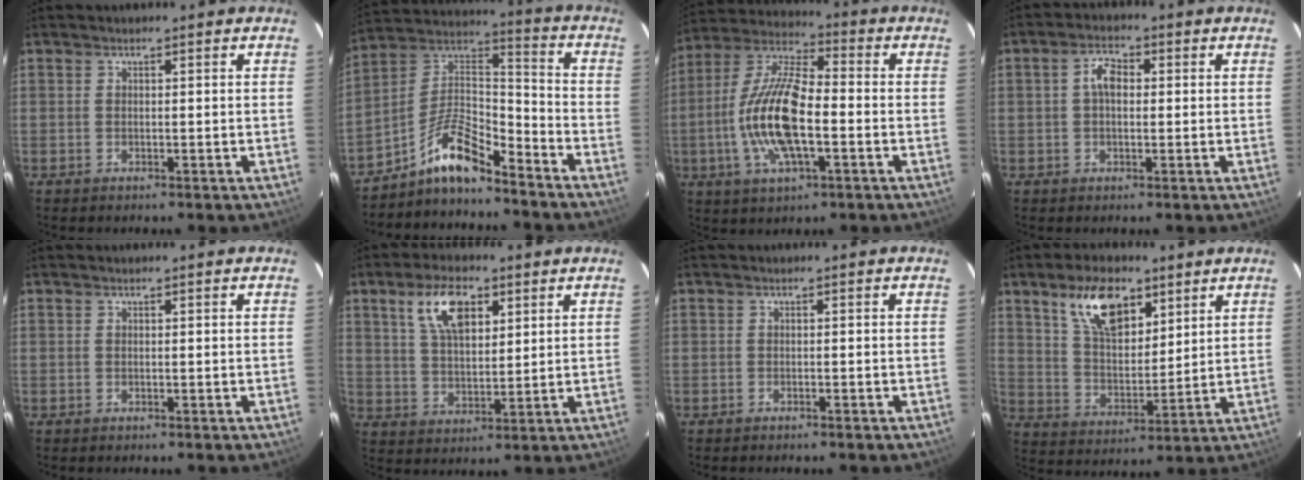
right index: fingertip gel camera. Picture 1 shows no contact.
{"total": 11.4, "force": [-8.7, 3.4, 6.6], "torque": [-0.153, 0.030, -0.172]}
{"total": 16.0, "force": [-3.4, 5.7, 14.6], "torque": [-0.299, 0.000, -0.070]}
{"total": 4.1, "force": [0.5, 2.5, 3.2], "torque": [-0.061, 0.016, 0.008]}
{"total": 0.0}
{"total": 9.8, "force": [4.8, 4.7, 7.2], "torque": [-0.135, 0.018, 0.089]}
{"total": 0.7, "force": [-0.7, 0.1, 0.2], "torque": [-0.007, 0.002, -0.012]}
{"total": 12.8, "force": [7.5, 6.3, 8.2], "torque": [-0.141, 0.012, 0.143]}